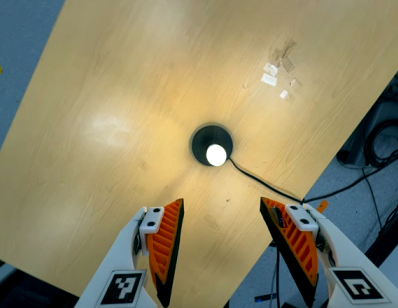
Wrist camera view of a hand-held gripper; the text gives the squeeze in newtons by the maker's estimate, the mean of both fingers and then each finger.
{"total": 0.0}